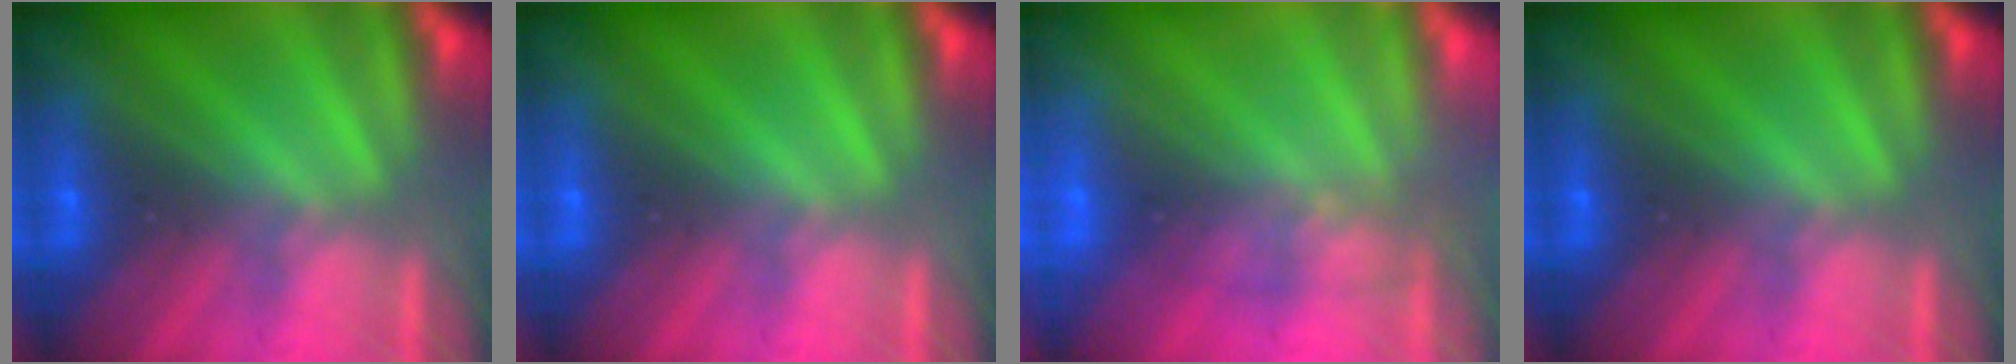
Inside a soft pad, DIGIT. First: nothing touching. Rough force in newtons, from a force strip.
{"total": 0.0}
{"total": 1.0}
{"total": 0.0}